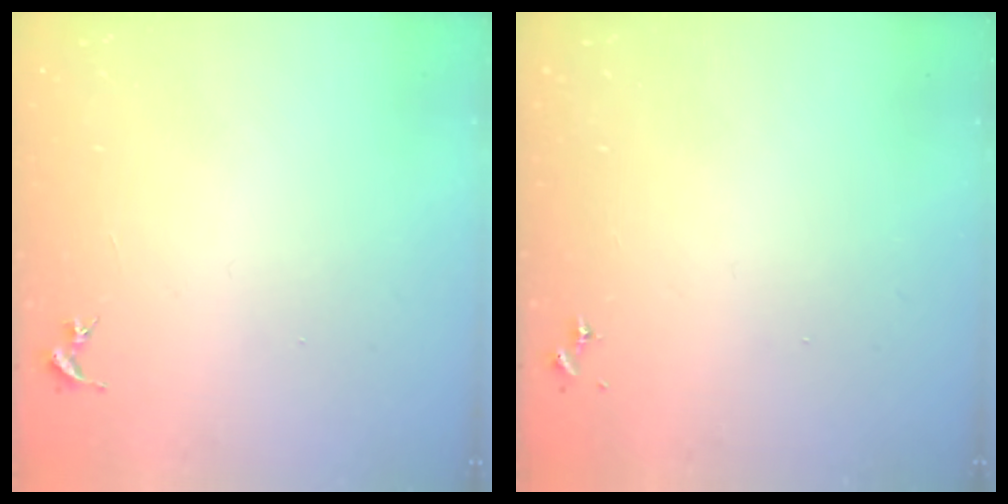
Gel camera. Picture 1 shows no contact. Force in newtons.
{"total": 0.0}